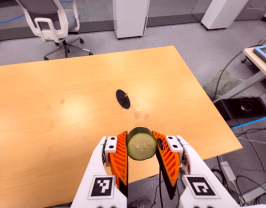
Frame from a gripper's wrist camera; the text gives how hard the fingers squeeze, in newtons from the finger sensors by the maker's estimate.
{"total": 11.0, "left": 9.9, "right": 12.2}